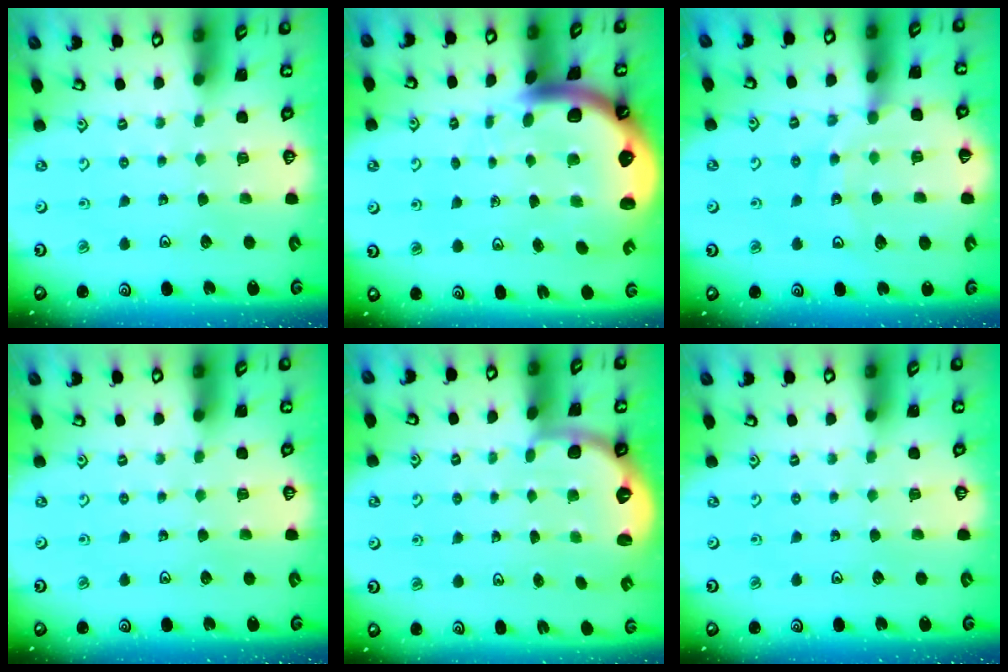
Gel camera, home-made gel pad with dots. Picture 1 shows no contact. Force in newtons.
{"total": 8.3, "press": 8.2, "slide": 1.1}
{"total": 12.9, "press": 12.8, "slide": 1.6}
{"total": 0.0}
{"total": 2.8, "press": 2.0, "slide": 2.0}
{"total": 0.0}